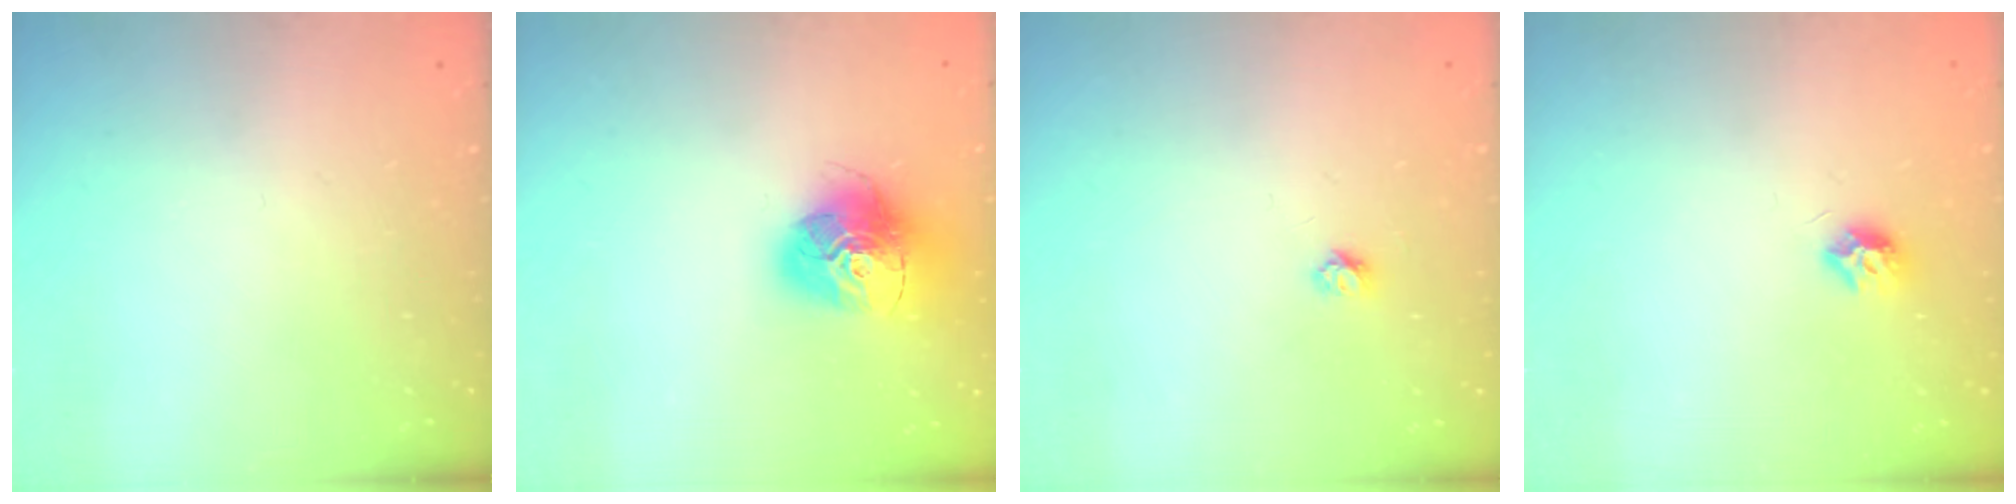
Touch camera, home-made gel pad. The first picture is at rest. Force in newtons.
{"total": 16.5, "press": 16.4, "slide": 1.5}
{"total": 3.4, "press": 3.4, "slide": 0.4}
{"total": 7.4, "press": 7.4, "slide": 0.2}